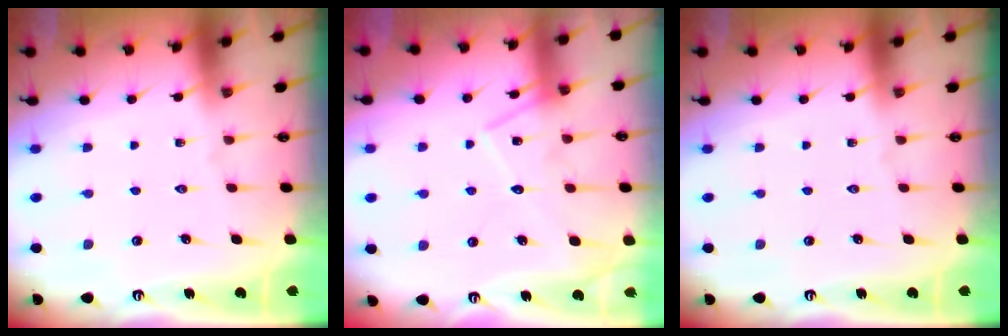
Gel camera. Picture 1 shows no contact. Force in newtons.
{"total": 13.8, "press": 13.8, "slide": 0.9}
{"total": 0.0}